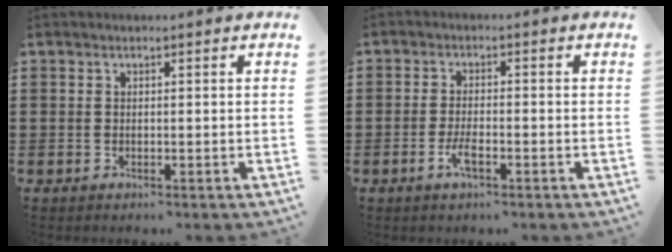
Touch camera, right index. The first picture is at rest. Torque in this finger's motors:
{"motor_torque": [1.76, 0.38, 0.29, 0.06]}